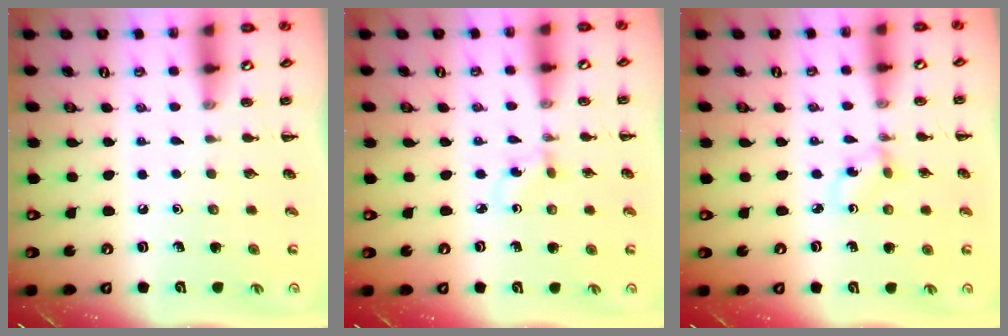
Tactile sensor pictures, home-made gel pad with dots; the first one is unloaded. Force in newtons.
{"total": 2.1, "press": 1.9, "slide": 0.9}
{"total": 1.5, "press": 1.3, "slide": 0.7}